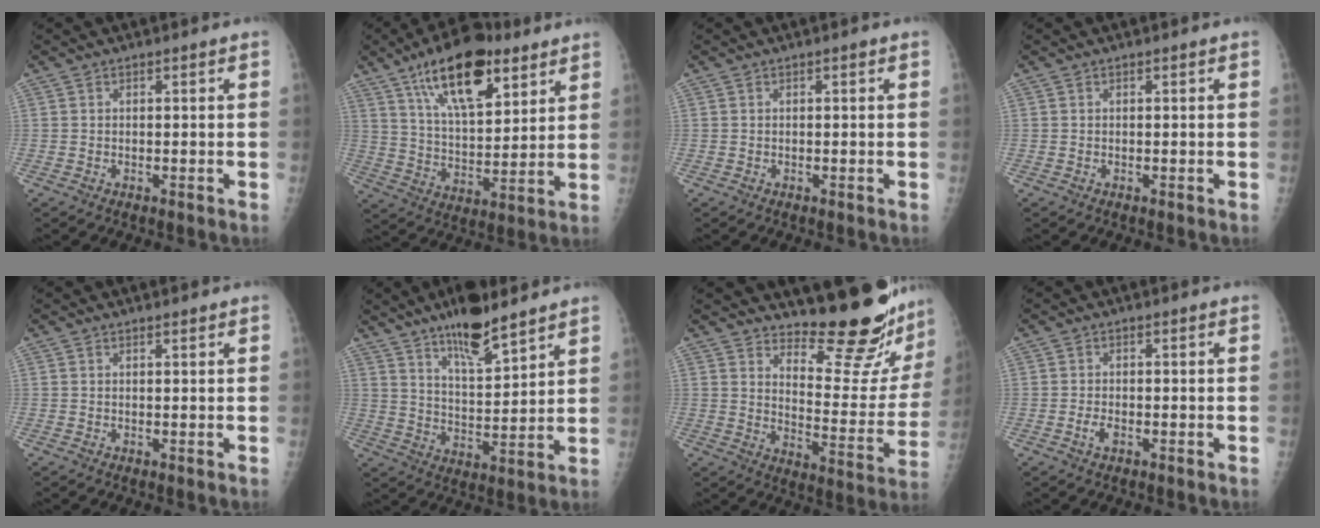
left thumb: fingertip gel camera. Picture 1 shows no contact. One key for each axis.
{"total": 19.2, "fx": 11.0, "fy": 8.3, "fz": 13.4, "tx": -0.186, "ty": -0.043, "tz": 0.188}
{"total": 0.0}
{"total": 0.0}
{"total": 0.7, "fx": 0.6, "fy": 0.2, "fz": 0.2, "tx": -0.005, "ty": -0.005, "tz": 0.010}
{"total": 12.4, "fx": 9.1, "fy": 3.3, "fz": 7.7, "tx": -0.112, "ty": -0.059, "tz": 0.159}
{"total": 18.5, "fx": 17.0, "fy": 2.8, "fz": 6.9, "tx": -0.059, "ty": -0.177, "tz": 0.226}
{"total": 1.8, "fx": -0.7, "fy": 1.0, "fz": 1.3, "tx": -0.025, "ty": 0.001, "tz": -0.013}